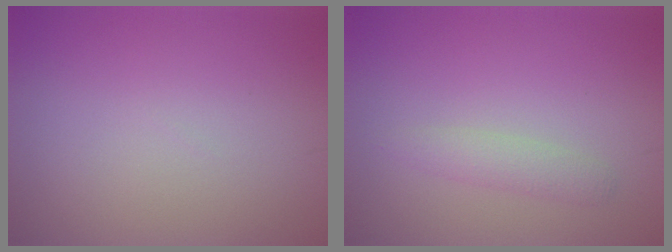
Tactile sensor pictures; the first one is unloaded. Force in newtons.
{"total": 1.6, "press": 1.6, "slide": 0.0}